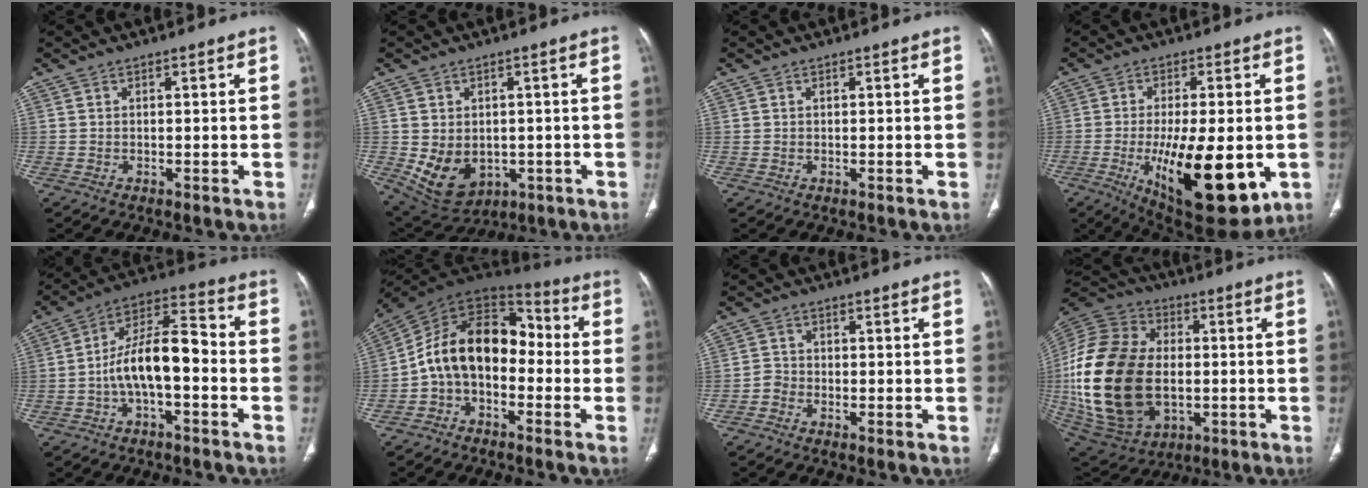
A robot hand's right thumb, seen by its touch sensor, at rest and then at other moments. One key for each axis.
{"total": 10.4, "fx": -1.9, "fy": 8.0, "fz": 6.4, "tx": -0.090, "ty": -0.003, "tz": -0.001}
{"total": 0.0}
{"total": 20.2, "fx": -4.9, "fy": 7.7, "fz": 18.0, "tx": -0.274, "ty": -0.022, "tz": -0.054}
{"total": 12.6, "fx": -2.8, "fy": 5.5, "fz": 11.0, "tx": -0.191, "ty": 0.048, "tz": -0.054}
{"total": 14.7, "fx": -2.5, "fy": 10.0, "fz": 10.5, "tx": -0.152, "ty": 0.073, "tz": -0.058}
{"total": 2.0, "fx": -1.2, "fy": 1.4, "fz": 0.8, "tx": -0.011, "ty": 0.004, "tz": -0.031}
{"total": 31.1, "fx": -2.1, "fy": 20.8, "fz": 23.1, "tx": -0.482, "ty": -0.001, "tz": -0.012}